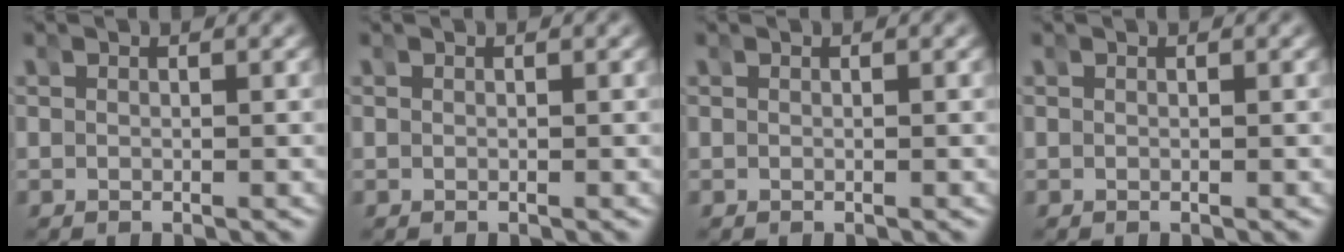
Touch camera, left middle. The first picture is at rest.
{"total": 0.0}
{"total": 0.0}
{"total": 0.0}